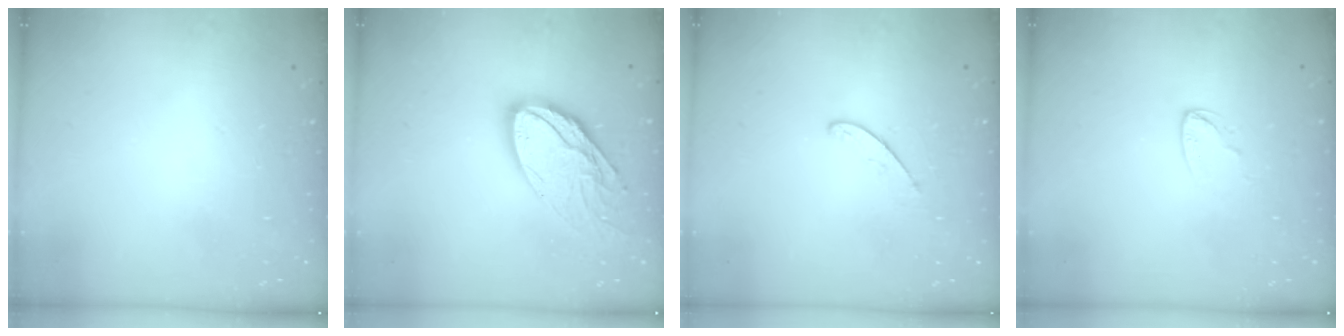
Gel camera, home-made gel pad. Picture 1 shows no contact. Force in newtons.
{"total": 15.8, "press": 15.7, "slide": 1.4}
{"total": 5.1, "press": 5.0, "slide": 0.4}
{"total": 3.7, "press": 3.7, "slide": 0.4}